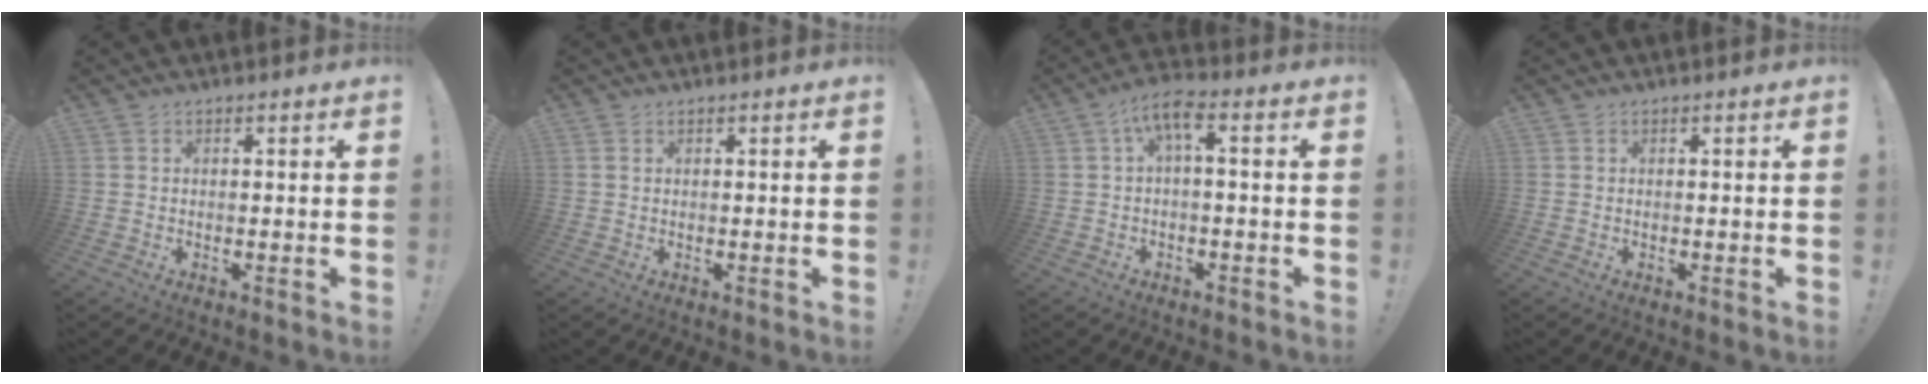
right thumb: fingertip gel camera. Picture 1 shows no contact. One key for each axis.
{"total": 0.6, "fx": 0.4, "fy": 0.3, "fz": 0.5, "tx": -0.017, "ty": 0.005, "tz": 0.008}
{"total": 6.5, "fx": 0.8, "fy": 1.9, "fz": 6.1, "tx": -0.105, "ty": 0.000, "tz": 0.013}
{"total": 0.0}